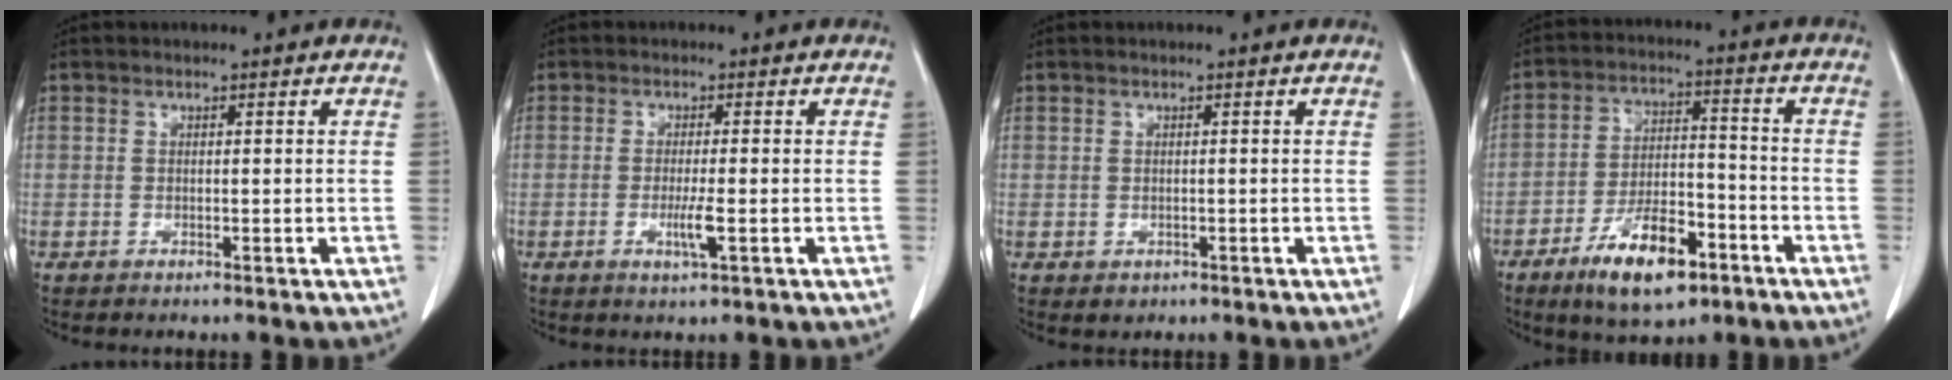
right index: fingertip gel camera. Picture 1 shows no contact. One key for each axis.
{"total": 3.1, "fx": -0.9, "fy": -0.1, "fz": 2.9, "tx": -0.058, "ty": -0.008, "tz": -0.018}
{"total": 1.0, "fx": -0.4, "fy": 1.0, "fz": 0.2, "tx": -0.006, "ty": 0.004, "tz": -0.001}
{"total": 11.9, "fx": -7.0, "fy": 4.4, "fz": 8.5, "tx": -0.153, "ty": 0.005, "tz": -0.117}